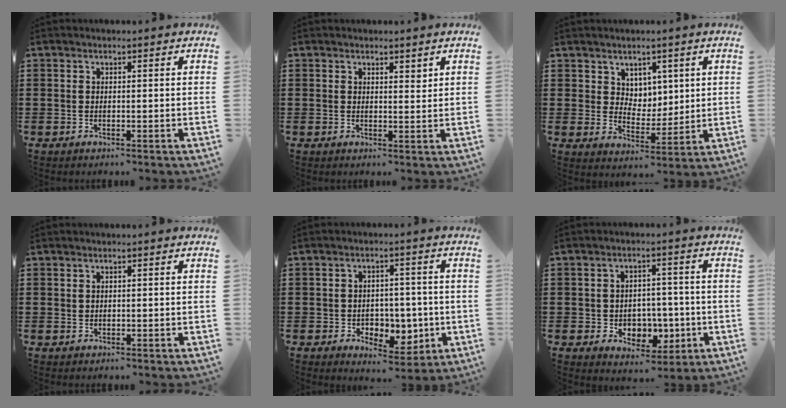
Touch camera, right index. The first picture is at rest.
{"total": 1.6, "force": [1.3, 0.7, 0.5], "torque": [-0.005, 0.001, 0.023]}
{"total": 4.8, "force": [3.0, 3.8, 0.4], "torque": [-0.029, 0.006, 0.055]}
{"total": 0.6, "force": [0.3, 0.5, 0.1], "torque": [-0.004, 0.004, 0.005]}
{"total": 4.7, "force": [-1.1, 4.0, 2.2], "torque": [-0.036, 0.002, -0.023]}
{"total": 5.1, "force": [-0.8, 4.5, 2.2], "torque": [-0.039, 0.006, -0.016]}